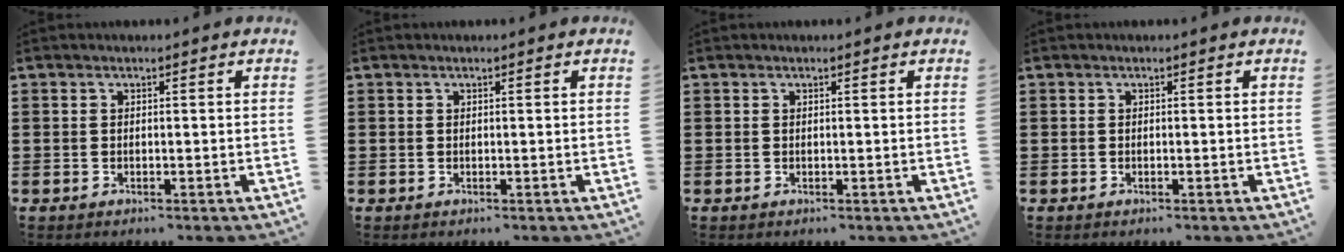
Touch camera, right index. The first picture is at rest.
{"total": 0.0}
{"total": 0.0}
{"total": 0.0}